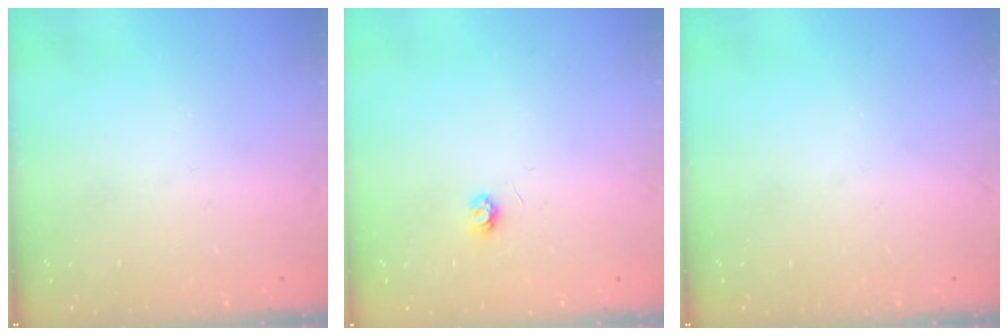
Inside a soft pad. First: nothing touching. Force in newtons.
{"total": 3.2, "press": 3.2, "slide": 0.3}
{"total": 0.0}